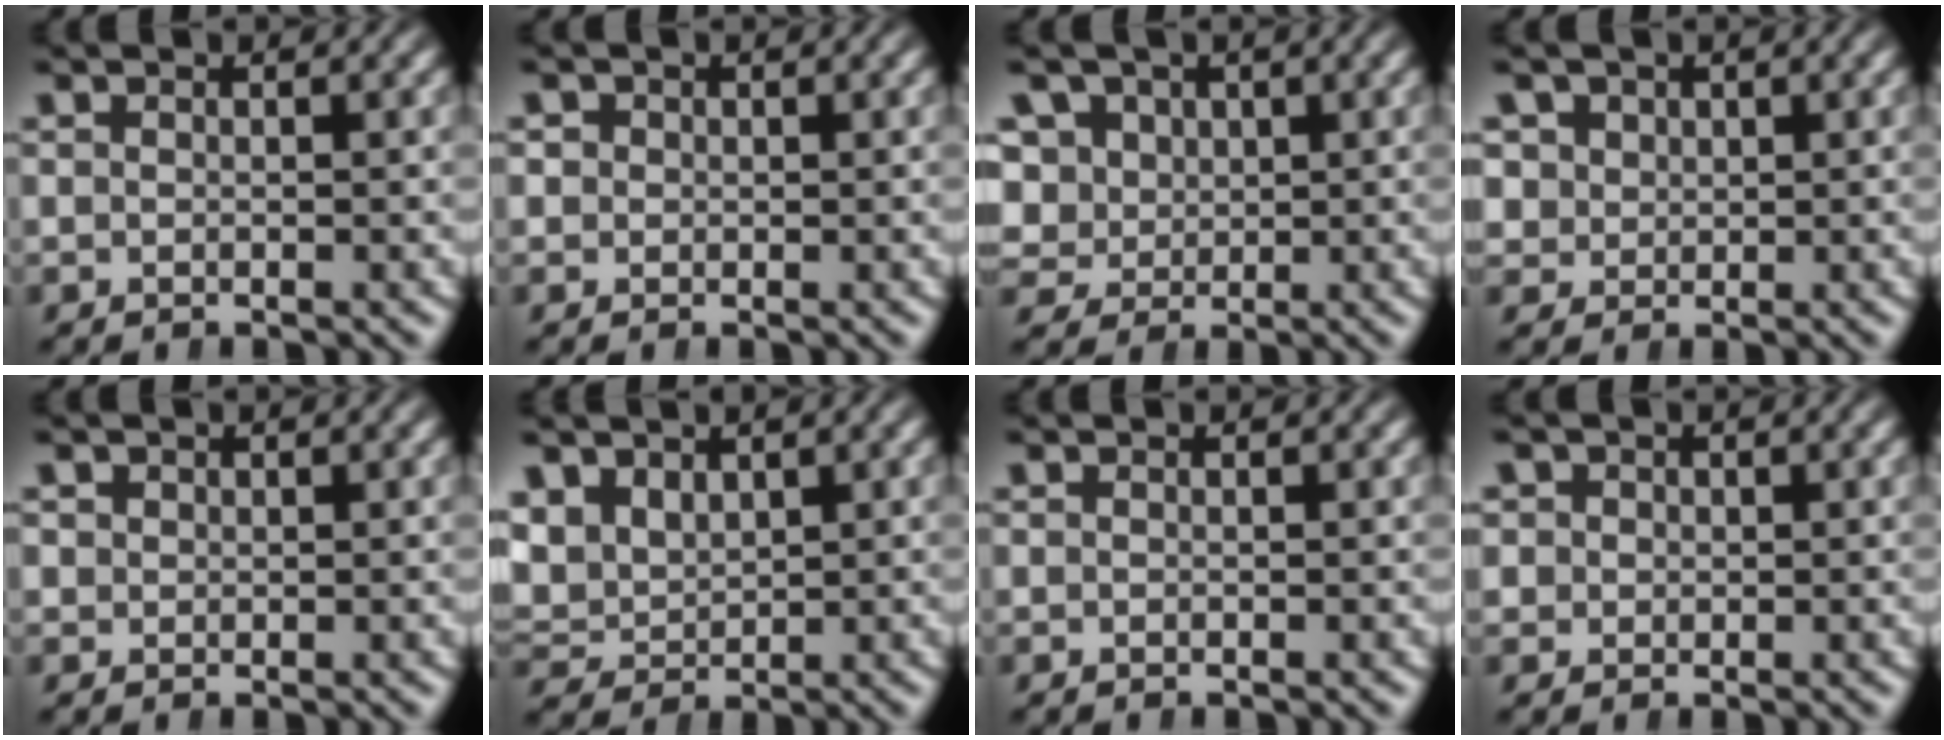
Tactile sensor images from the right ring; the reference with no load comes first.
{"total": 1.5, "force": [0.5, 1.4, 0.5], "torque": [-0.009, -0.003, 0.010]}
{"total": 8.2, "force": [0.7, 7.6, 3.0], "torque": [-0.095, -0.033, 0.023]}
{"total": 4.5, "force": [1.6, 3.9, 1.6], "torque": [-0.047, -0.016, 0.041]}
{"total": 1.1, "force": [0.8, 0.6, 0.3], "torque": [-0.001, -0.005, 0.024]}
{"total": 5.0, "force": [1.4, 4.4, 2.0], "torque": [-0.064, -0.012, 0.033]}
{"total": 0.0}
{"total": 2.6, "force": [0.6, 2.4, 0.8], "torque": [-0.018, -0.006, 0.016]}